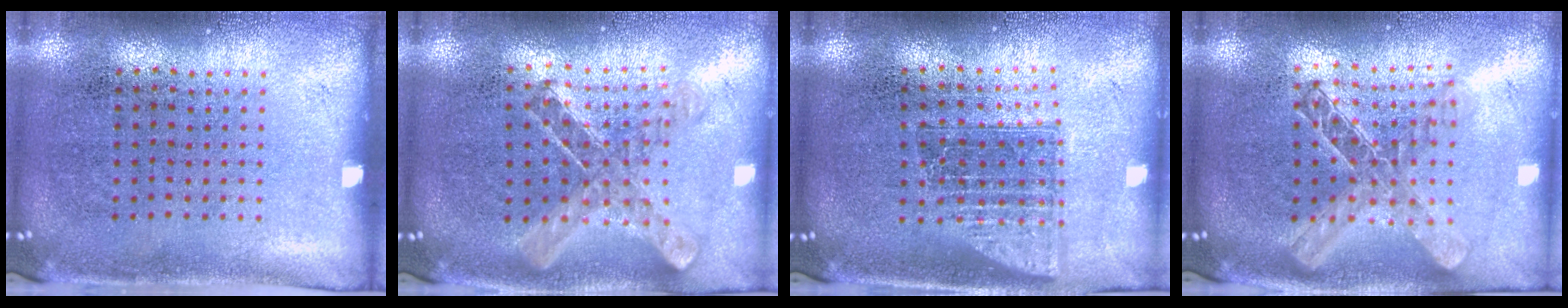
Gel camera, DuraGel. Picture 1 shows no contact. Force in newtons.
{"total": 0.9, "press": 0.9, "slide": 0.0}
{"total": 1.5, "press": 1.2, "slide": 1.0}
{"total": 1.9, "press": 1.6, "slide": 1.0}